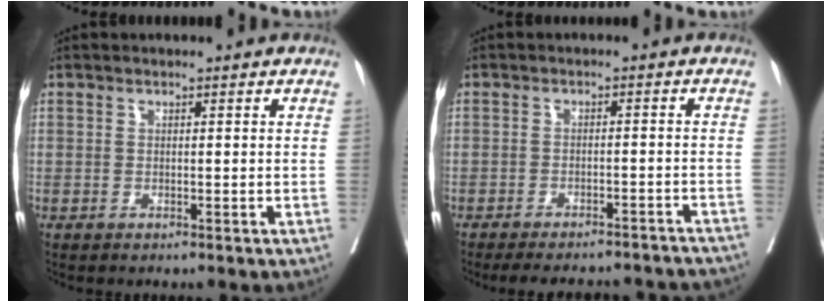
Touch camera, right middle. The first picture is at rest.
{"total": 16.6, "force": [-15.2, 3.9, 5.4], "torque": [-0.087, 0.001, -0.179]}